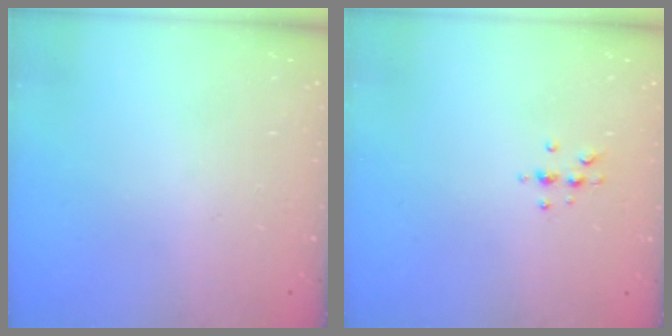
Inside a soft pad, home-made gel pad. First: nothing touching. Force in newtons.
{"total": 4.9, "press": 4.9, "slide": 0.7}